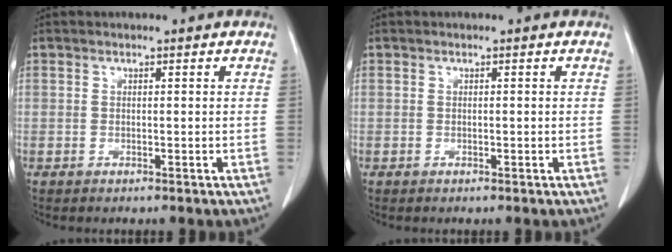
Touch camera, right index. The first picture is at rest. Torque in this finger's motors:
{"motor_torque": [0.01, -0.03, 0.02, 0.01]}